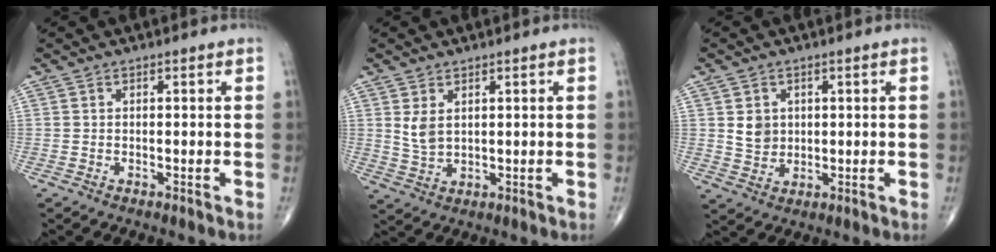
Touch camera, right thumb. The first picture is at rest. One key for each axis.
{"total": 3.7, "fx": 1.4, "fy": 2.1, "fz": 2.7, "tx": -0.052, "ty": -0.010, "tz": 0.038}
{"total": 4.4, "fx": 1.0, "fy": 3.8, "fz": 2.1, "tx": -0.019, "ty": -0.008, "tz": 0.025}